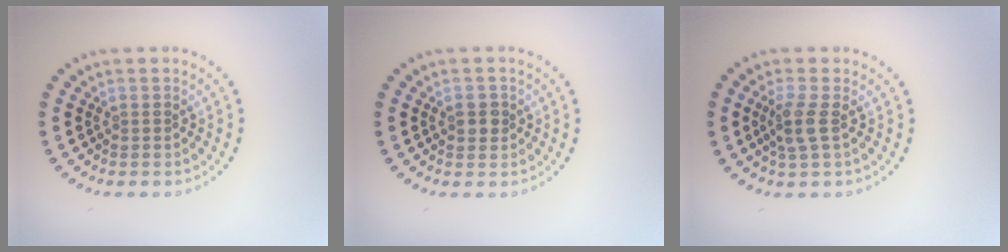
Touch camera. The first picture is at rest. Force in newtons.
{"total": 1.4, "press": 1.4, "slide": 0.4}
{"total": 2.1, "press": 1.8, "slide": 1.1}